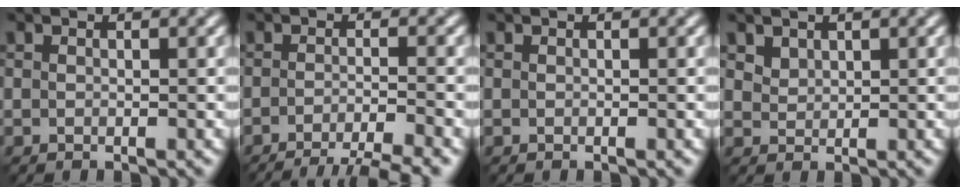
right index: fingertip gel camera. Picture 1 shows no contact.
{"total": 6.0, "force": [-4.3, 1.1, 4.0], "torque": [-0.052, -0.013, -0.068]}
{"total": 0.0}
{"total": 1.3, "force": [1.0, 0.8, 0.3], "torque": [-0.008, -0.005, 0.025]}